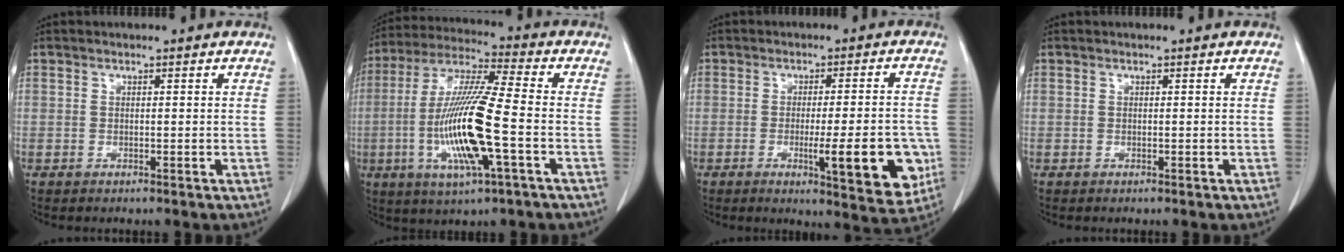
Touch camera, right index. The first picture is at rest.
{"total": 16.1, "force": [-3.7, 1.1, 15.6], "torque": [-0.323, -0.012, -0.072]}
{"total": 11.8, "force": [-3.3, 2.1, 11.1], "torque": [-0.135, -0.010, -0.037]}
{"total": 0.0}